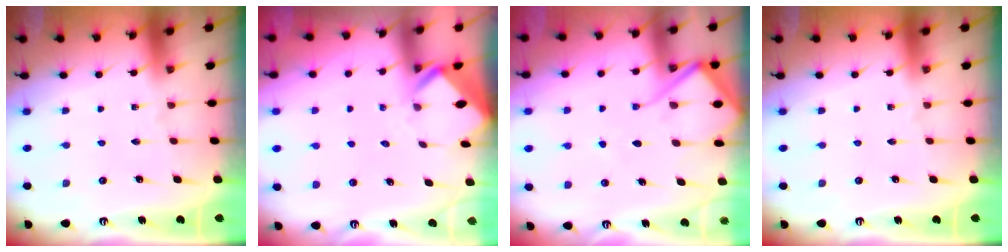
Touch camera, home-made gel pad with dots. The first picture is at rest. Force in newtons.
{"total": 2.5, "press": 2.5, "slide": 0.1}
{"total": 9.6, "press": 9.6, "slide": 0.9}
{"total": 0.0}